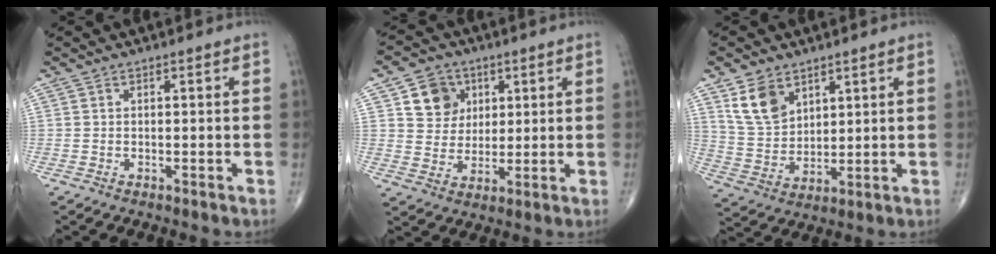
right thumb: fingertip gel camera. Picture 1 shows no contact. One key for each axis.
{"total": 8.6, "fx": 3.3, "fy": 7.4, "fz": 2.9, "tx": -0.013, "ty": -0.010, "tz": 0.058}
{"total": 9.1, "fx": 5.2, "fy": 5.9, "fz": 4.7, "tx": -0.074, "ty": -0.025, "tz": 0.113}